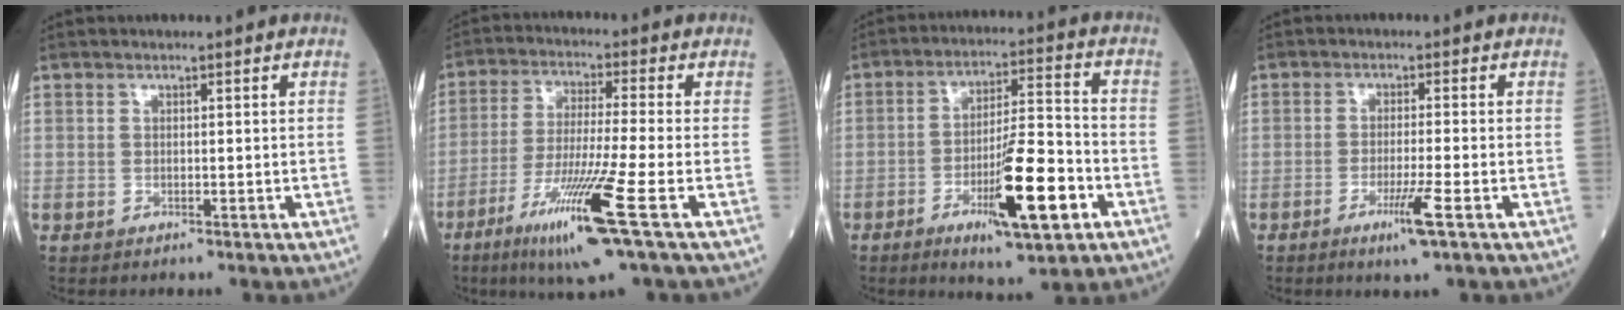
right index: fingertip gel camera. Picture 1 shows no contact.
{"total": 13.0, "force": [-6.2, -1.2, 11.4], "torque": [-0.223, -0.035, -0.115]}
{"total": 13.0, "force": [-5.4, 1.8, 11.7], "torque": [-0.193, -0.008, -0.086]}
{"total": 4.5, "force": [-2.3, -0.6, 3.8], "torque": [-0.071, -0.012, -0.044]}